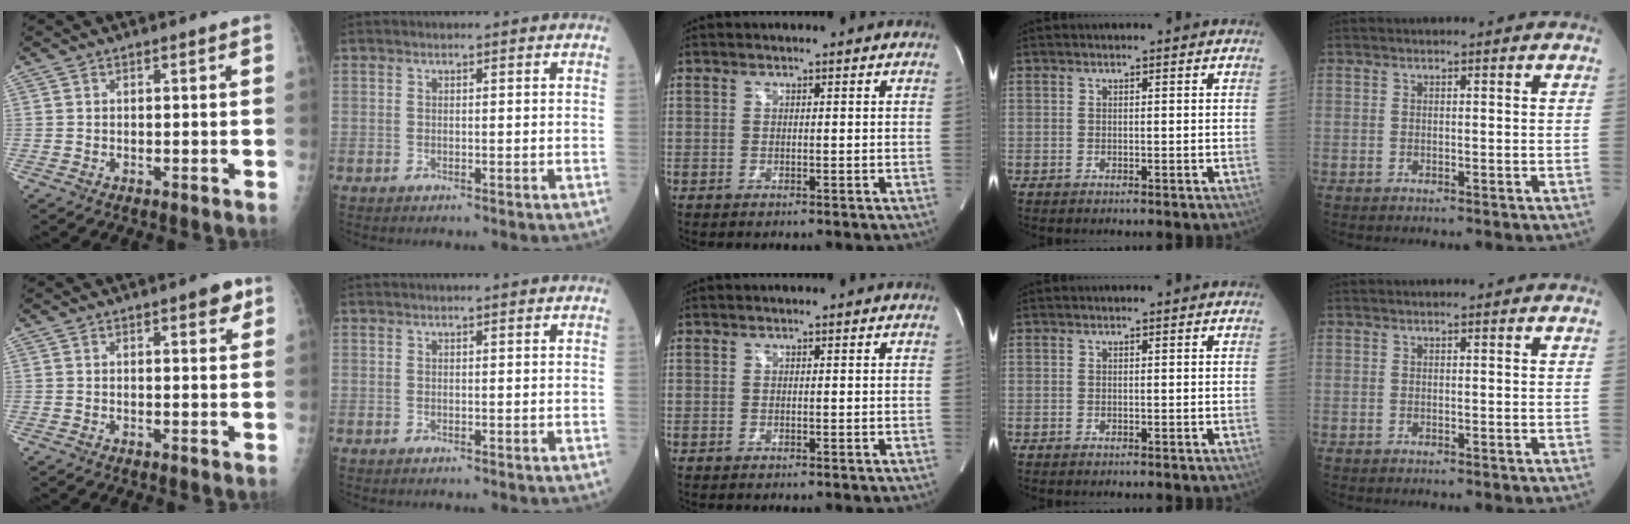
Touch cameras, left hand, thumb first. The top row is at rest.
{"thumb": {"total": 3.2, "force": [1.9, 1.1, 2.4], "torque": [-0.019, -0.007, 0.020]}, "index": {"total": 1.1, "force": [1.0, -0.1, 0.5], "torque": [-0.006, 0.010, 0.018]}}